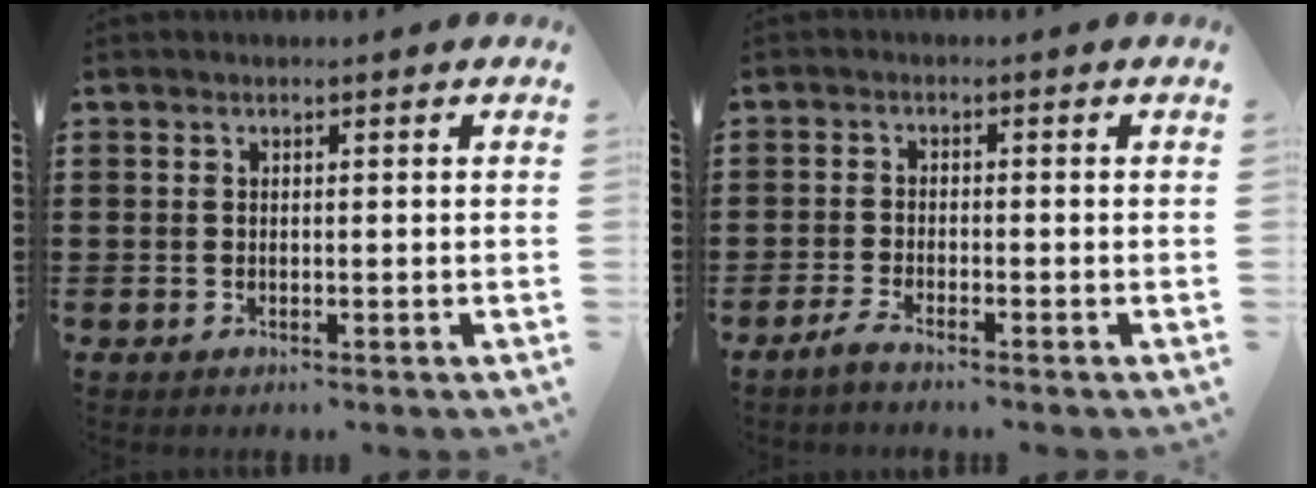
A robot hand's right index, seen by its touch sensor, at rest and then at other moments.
{"total": 1.9, "force": [-1.7, 0.0, 0.8], "torque": [-0.029, -0.005, -0.037]}